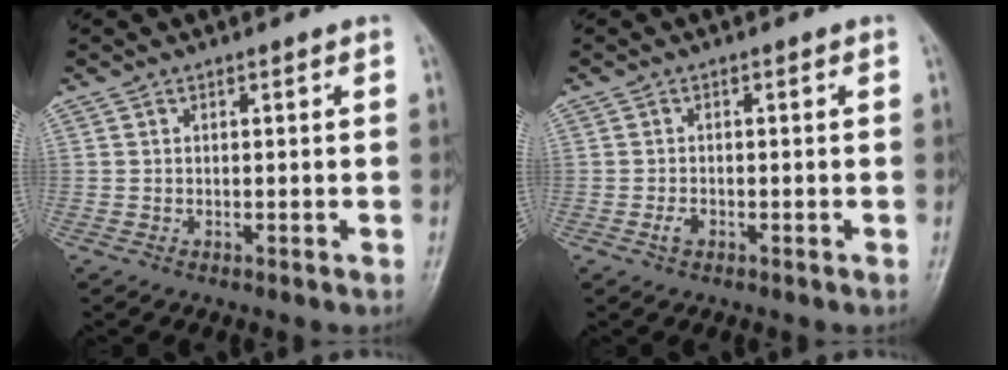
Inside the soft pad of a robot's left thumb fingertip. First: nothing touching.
{"total": 1.5, "force": [-0.7, 0.9, 0.9], "torque": [-0.021, 0.003, -0.016]}